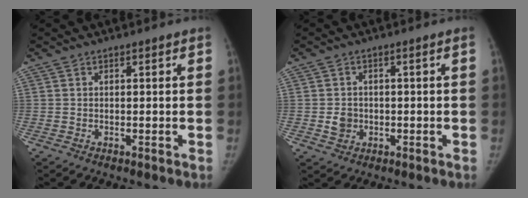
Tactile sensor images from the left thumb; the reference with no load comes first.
{"total": 2.8, "force": [-0.5, 2.5, 1.3], "torque": [-0.008, 0.006, -0.004]}